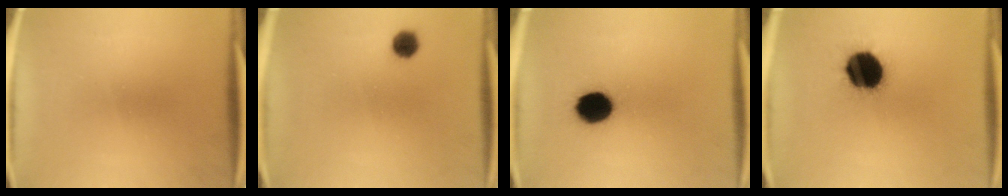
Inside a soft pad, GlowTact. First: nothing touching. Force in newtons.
{"total": 3.4}
{"total": 10.5}
{"total": 16.7}